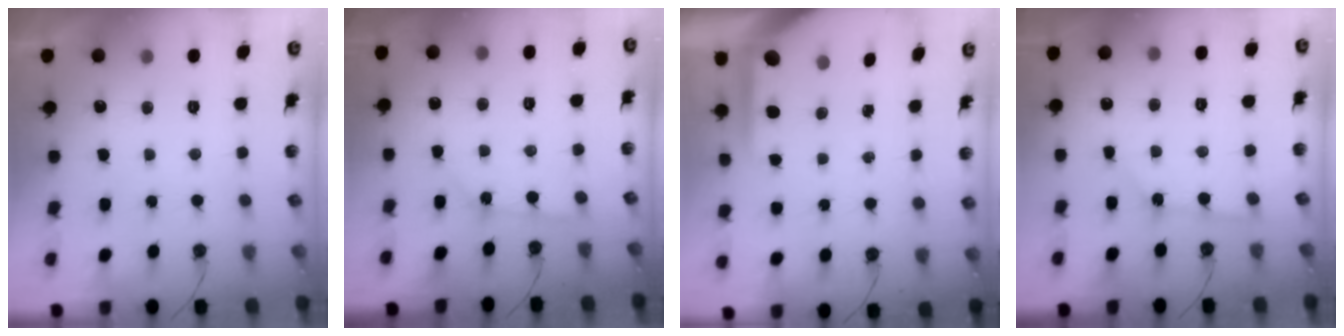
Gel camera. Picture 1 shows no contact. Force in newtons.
{"total": 1.8, "press": 1.7, "slide": 0.3}
{"total": 7.8, "press": 7.7, "slide": 0.8}
{"total": 2.8, "press": 2.8, "slide": 0.2}